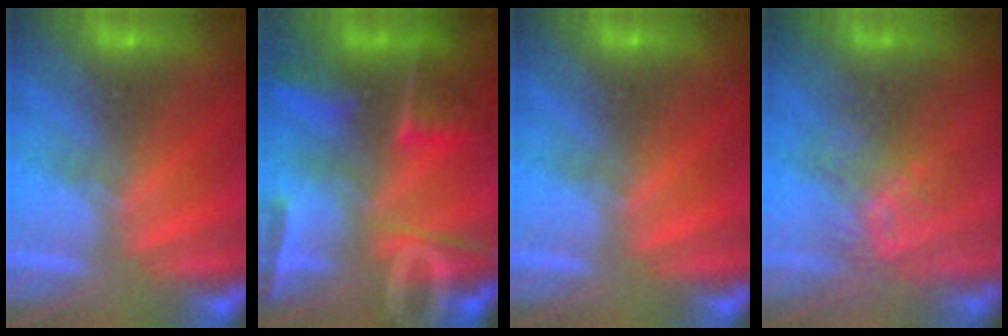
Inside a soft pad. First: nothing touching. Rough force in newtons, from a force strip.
{"total": 8.9}
{"total": 0.0}
{"total": 3.8}